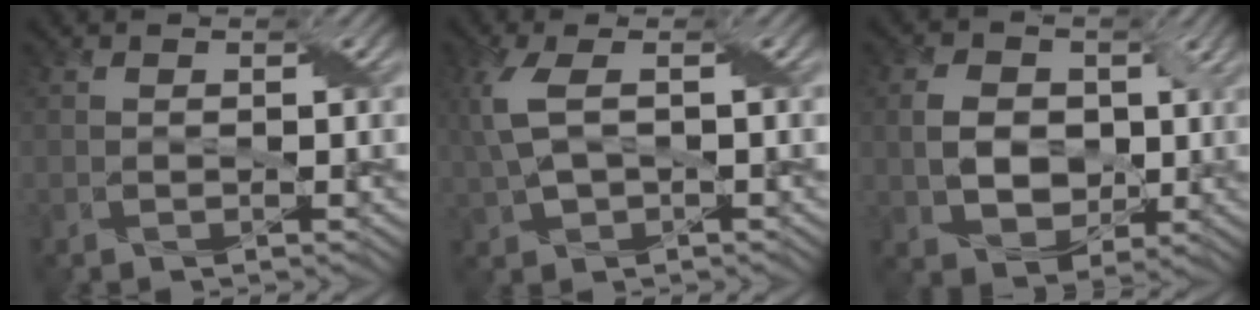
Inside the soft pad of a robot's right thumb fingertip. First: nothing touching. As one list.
[{"total": 5.5, "force": [0.8, 2.7, 4.7], "torque": [-0.131, 0.006, 0.014]}, {"total": 7.1, "force": [0.7, 5.6, 4.3], "torque": [-0.096, -0.005, 0.010]}]